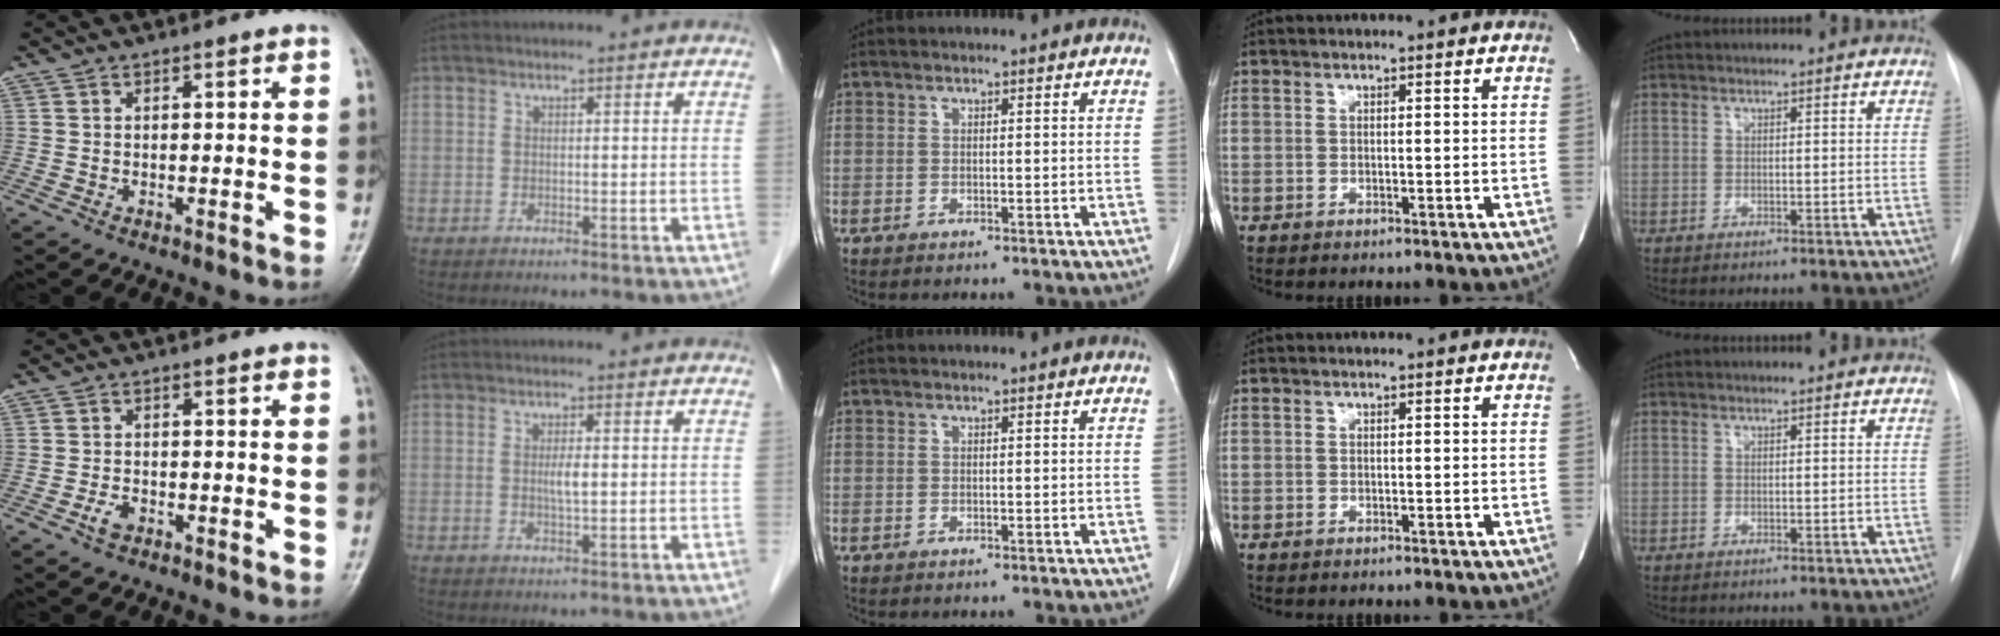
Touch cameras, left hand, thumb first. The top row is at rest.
{"thumb": {"total": 2.3, "force": [-1.2, 1.3, 1.3], "torque": [-0.026, 0.005, -0.024]}, "index": {"total": 2.0, "force": [0.0, 0.2, 2.0], "torque": [-0.040, -0.003, 0.000]}}